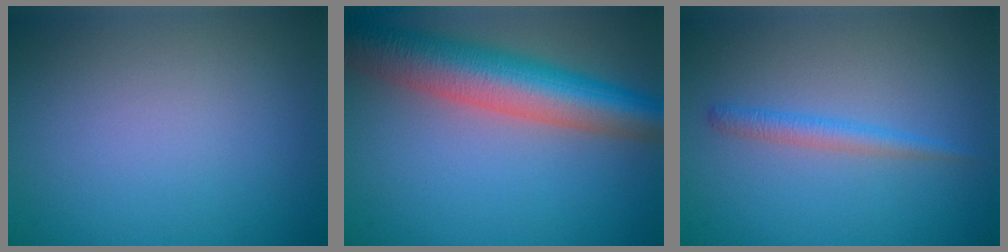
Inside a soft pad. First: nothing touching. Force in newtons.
{"total": 9.5, "press": 9.5, "slide": 0.5}
{"total": 1.7, "press": 1.7, "slide": 0.0}